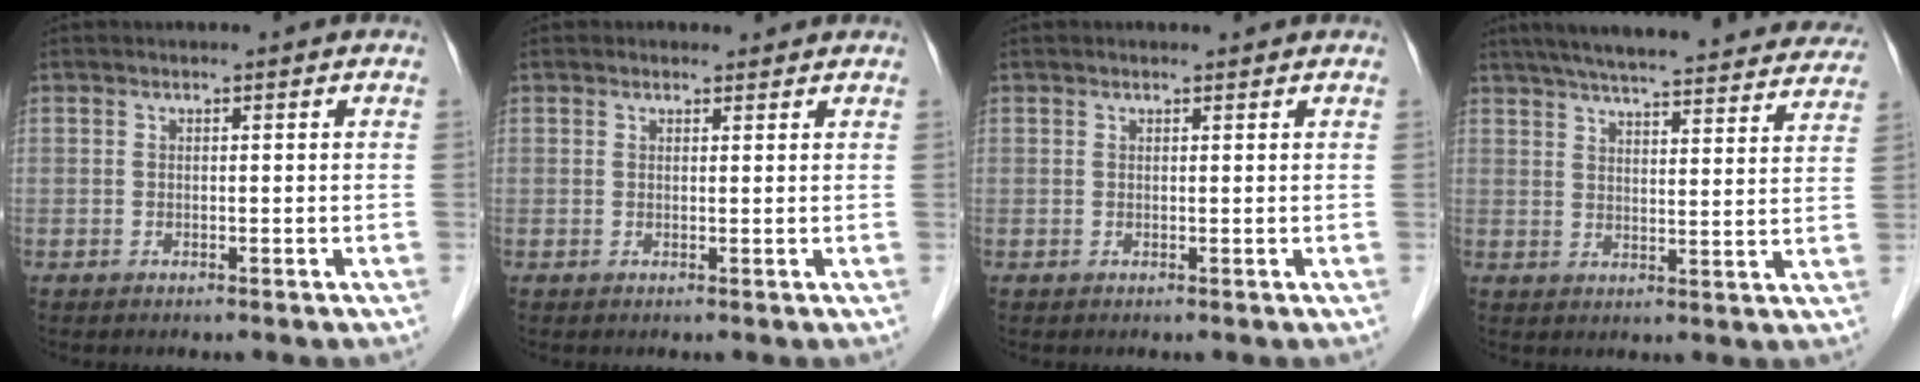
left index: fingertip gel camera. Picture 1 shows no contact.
{"total": 1.1, "force": [0.9, 0.6, -0.1], "torque": [-0.003, 0.001, 0.009]}
{"total": 0.9, "force": [0.9, 0.2, 0.3], "torque": [-0.010, 0.007, 0.013]}
{"total": 30.0, "force": [26.8, 4.6, 12.5], "torque": [-0.201, -0.014, 0.332]}